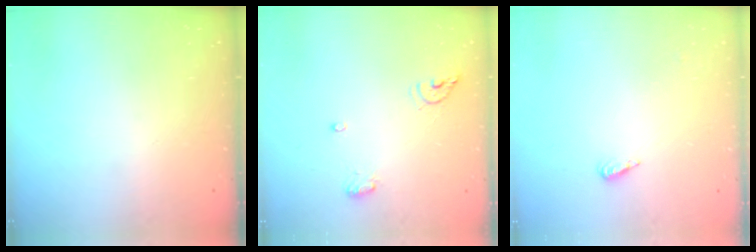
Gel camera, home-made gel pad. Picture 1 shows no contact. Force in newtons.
{"total": 6.8, "press": 6.7, "slide": 1.2}
{"total": 2.2, "press": 2.2, "slide": 0.5}